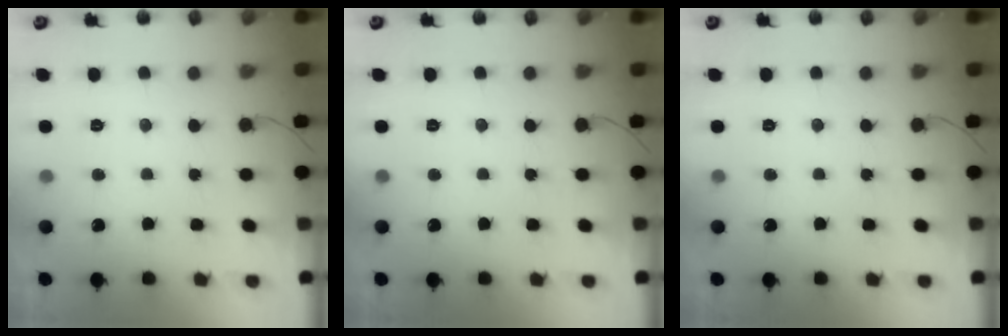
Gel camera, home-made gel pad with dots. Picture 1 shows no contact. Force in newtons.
{"total": 0.0}
{"total": 0.0}